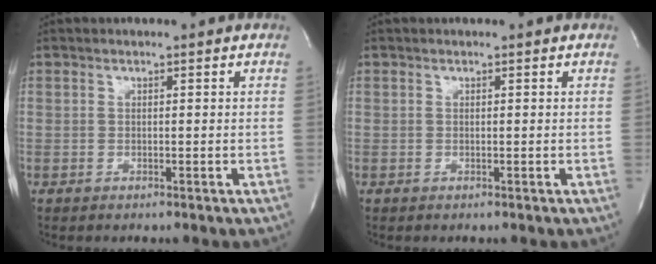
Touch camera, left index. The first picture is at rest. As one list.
[{"total": 0.0}]